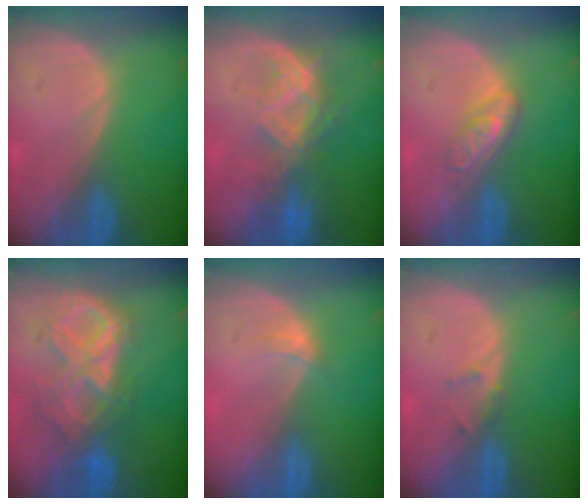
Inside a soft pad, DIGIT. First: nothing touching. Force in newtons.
{"total": 7.0, "press": 6.8, "slide": 1.7}
{"total": 4.7, "press": 4.2, "slide": 2.1}
{"total": 9.6, "press": 8.2, "slide": 5.0}
{"total": 1.6, "press": 1.3, "slide": 1.0}
{"total": 1.3, "press": 1.1, "slide": 0.8}